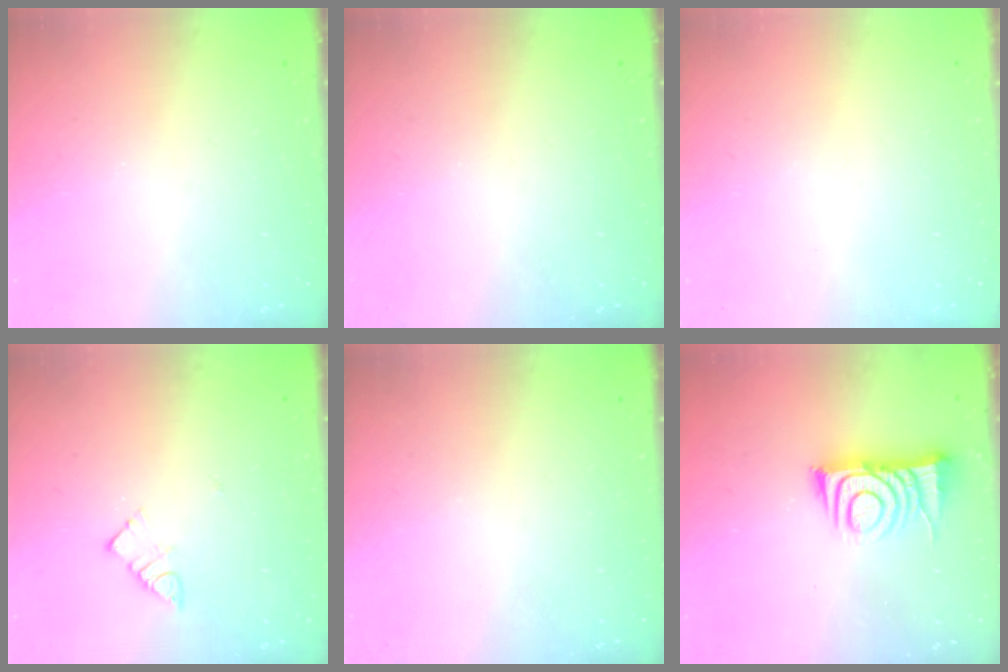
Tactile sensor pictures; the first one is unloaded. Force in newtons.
{"total": 0.0}
{"total": 1.6, "press": 1.6, "slide": 0.1}
{"total": 4.1, "press": 4.0, "slide": 0.5}
{"total": 0.0}
{"total": 9.7, "press": 9.7, "slide": 0.9}